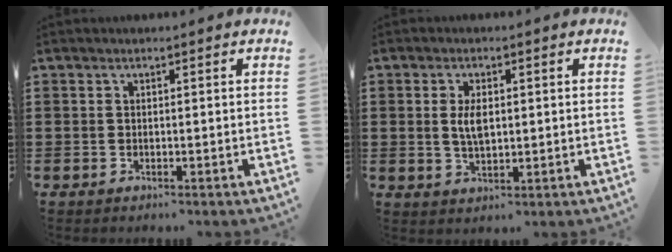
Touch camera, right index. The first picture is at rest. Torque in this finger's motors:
{"motor_torque": [0.52, 0.28, 0.13, 0.11]}